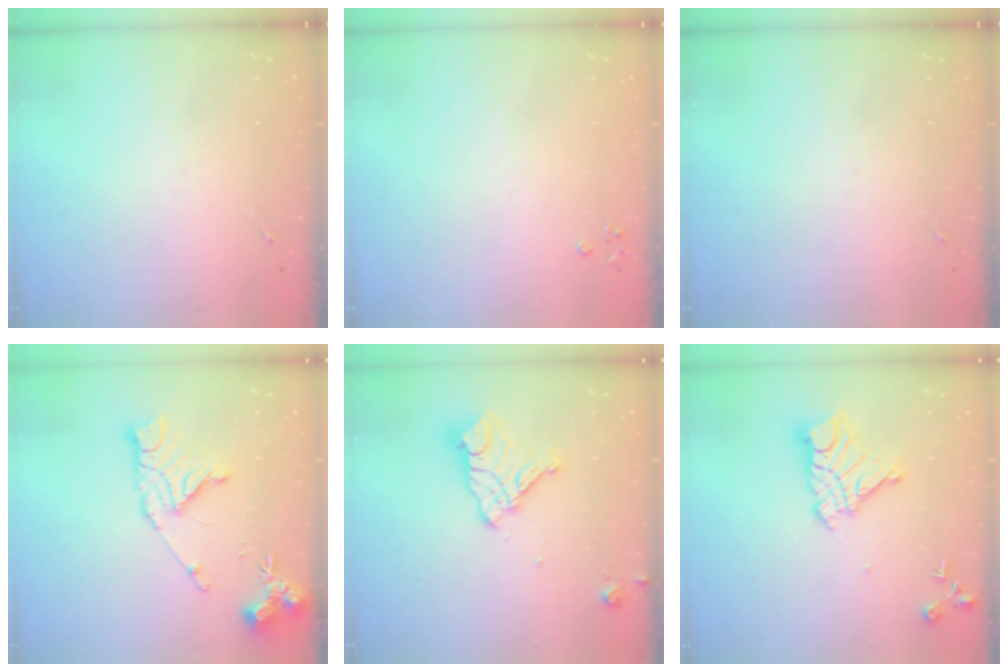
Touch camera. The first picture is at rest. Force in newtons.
{"total": 3.3, "press": 3.3, "slide": 0.3}
{"total": 0.0}
{"total": 15.4, "press": 15.3, "slide": 1.8}
{"total": 14.6, "press": 14.5, "slide": 1.4}
{"total": 14.2, "press": 14.2, "slide": 1.3}